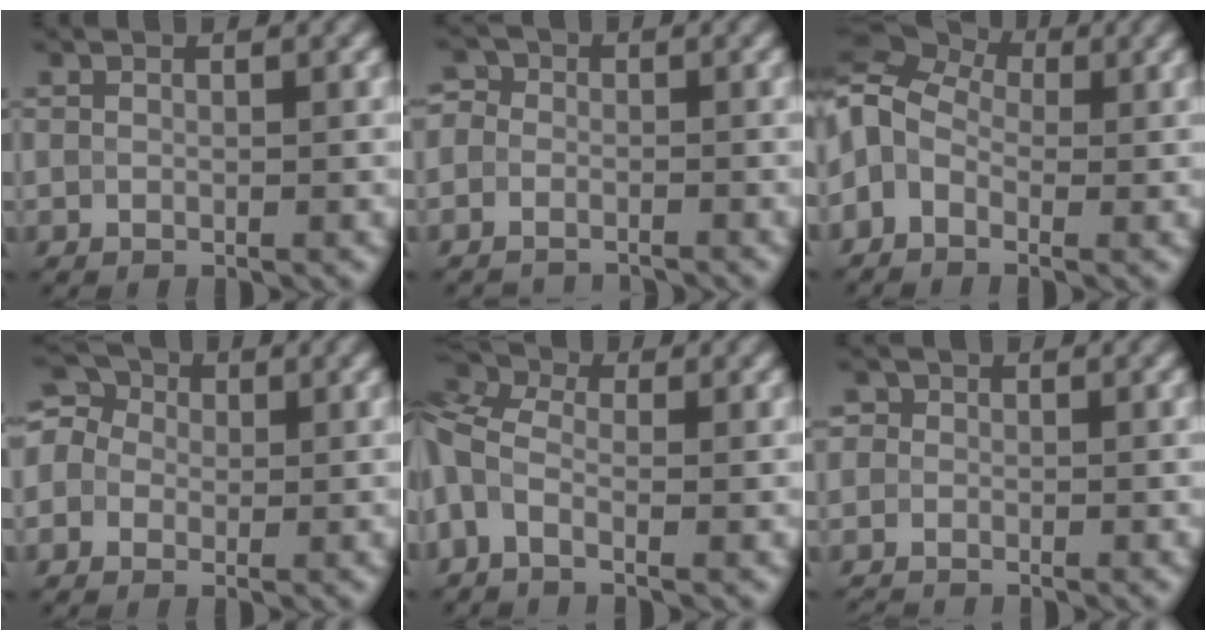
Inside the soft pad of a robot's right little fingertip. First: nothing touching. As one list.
[{"total": 4.0, "force": [-2.6, 3.0, 0.8], "torque": [0.012, 0.016, -0.053]}, {"total": 6.9, "force": [0.2, 5.1, 4.8], "torque": [-0.091, 0.032, -0.017]}, {"total": 5.5, "force": [0.8, 4.6, 2.8], "torque": [-0.044, 0.034, -0.030]}, {"total": 5.2, "force": [-0.8, 2.9, 4.3], "torque": [-0.108, 0.004, -0.029]}, {"total": 2.6, "force": [-0.9, 2.3, 0.8], "torque": [-0.001, 0.014, -0.034]}]